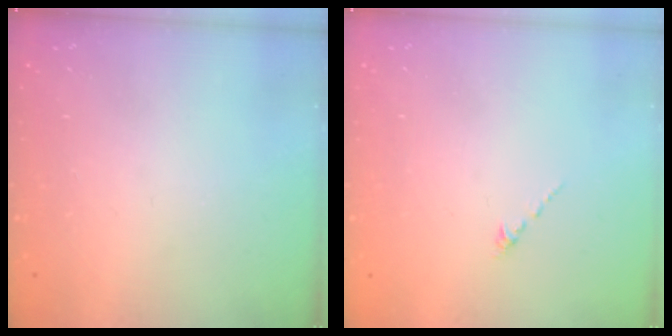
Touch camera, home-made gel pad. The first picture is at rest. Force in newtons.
{"total": 0.0}